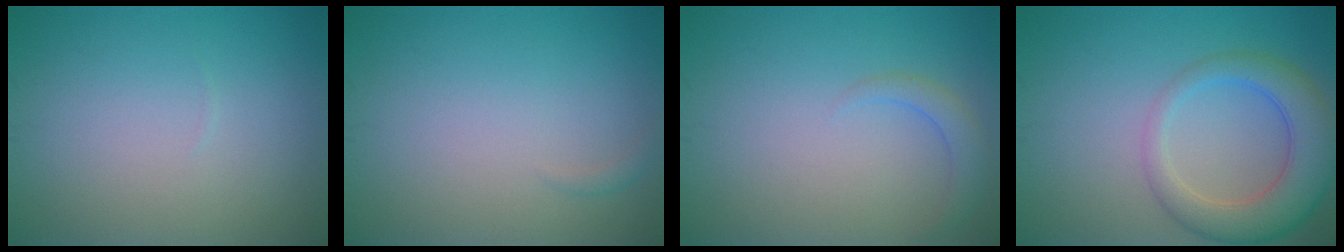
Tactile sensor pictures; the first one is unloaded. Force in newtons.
{"total": 0.5, "press": 0.5, "slide": 0.0}
{"total": 1.7, "press": 1.7, "slide": 0.3}
{"total": 6.0, "press": 6.0, "slide": 0.4}